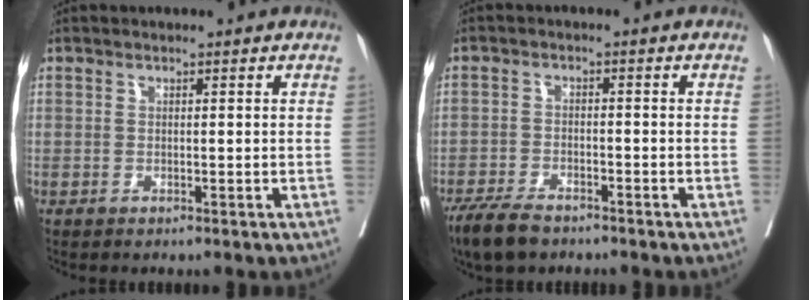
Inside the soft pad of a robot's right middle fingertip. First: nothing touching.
{"total": 5.8, "force": [-4.7, 2.0, 2.7], "torque": [-0.050, -0.008, -0.085]}